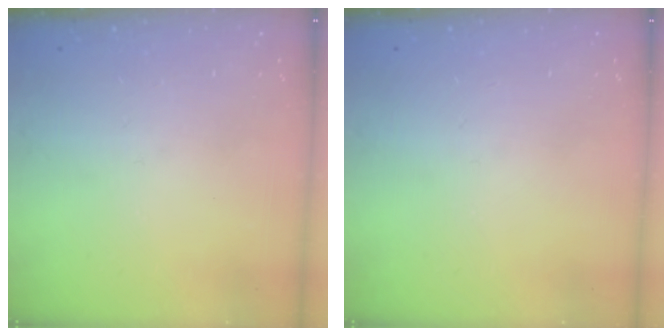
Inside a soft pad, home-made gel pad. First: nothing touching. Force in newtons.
{"total": 0.0}